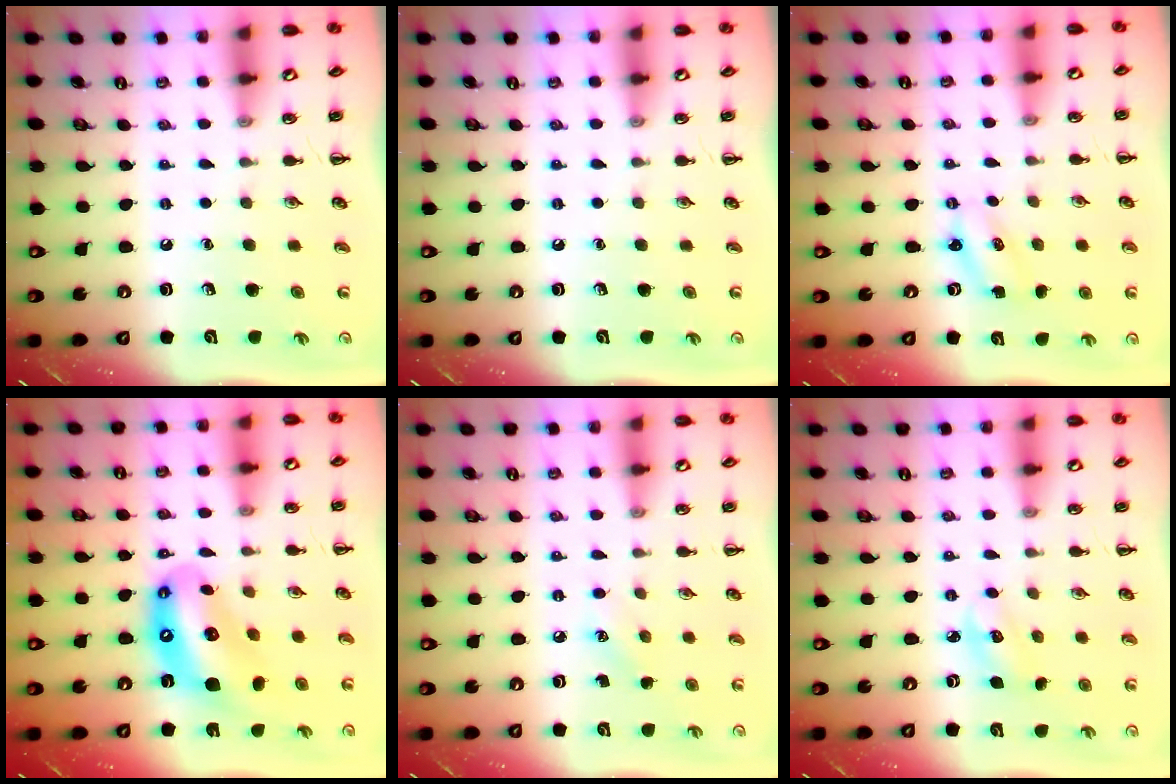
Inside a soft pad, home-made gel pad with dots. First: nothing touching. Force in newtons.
{"total": 0.0}
{"total": 2.4, "press": 2.3, "slide": 0.5}
{"total": 14.1, "press": 13.6, "slide": 3.9}
{"total": 6.2, "press": 5.9, "slide": 1.7}
{"total": 3.7, "press": 3.6, "slide": 0.8}